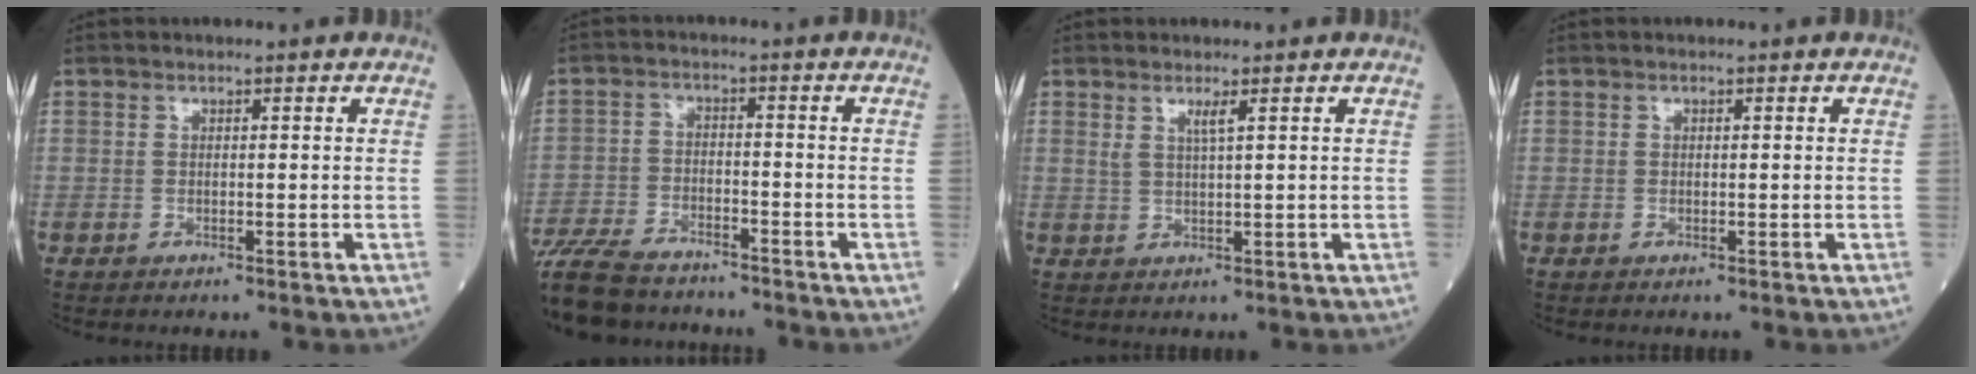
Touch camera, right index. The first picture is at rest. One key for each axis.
{"total": 13.4, "fx": -11.5, "fy": 3.9, "fz": 5.6, "tx": -0.114, "ty": -0.015, "tz": -0.190}
{"total": 1.9, "fx": 1.1, "fy": -0.2, "fz": 1.6, "tx": -0.035, "ty": -0.006, "tz": 0.023}
{"total": 0.0}